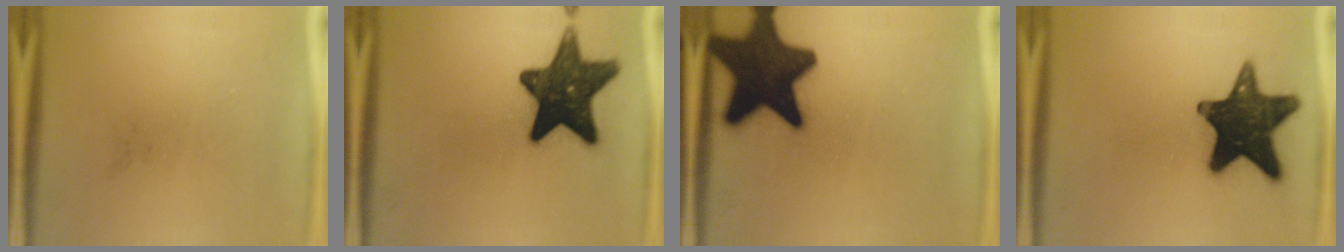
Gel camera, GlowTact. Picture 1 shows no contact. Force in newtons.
{"total": 15.5}
{"total": 18.0}
{"total": 16.7}